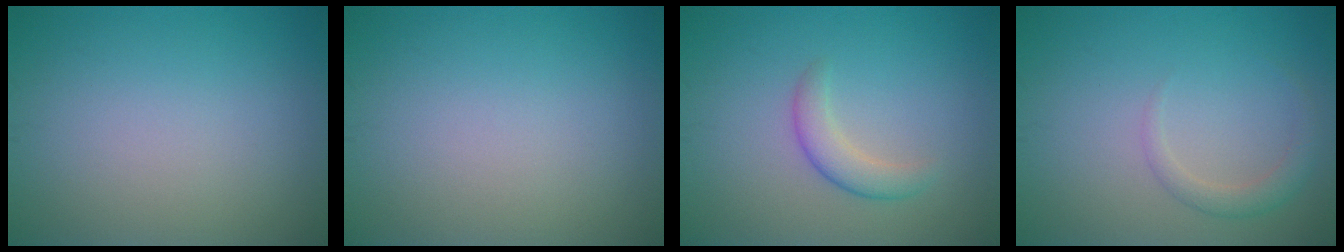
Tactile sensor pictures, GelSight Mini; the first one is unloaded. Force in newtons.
{"total": 0.0}
{"total": 2.3, "press": 2.3, "slide": 0.1}
{"total": 1.8, "press": 1.8, "slide": 0.1}